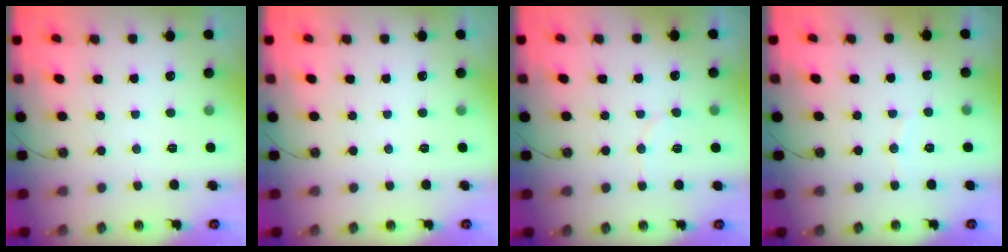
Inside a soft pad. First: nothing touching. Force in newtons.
{"total": 0.0}
{"total": 7.1, "press": 7.0, "slide": 1.2}
{"total": 3.7, "press": 3.6, "slide": 0.4}